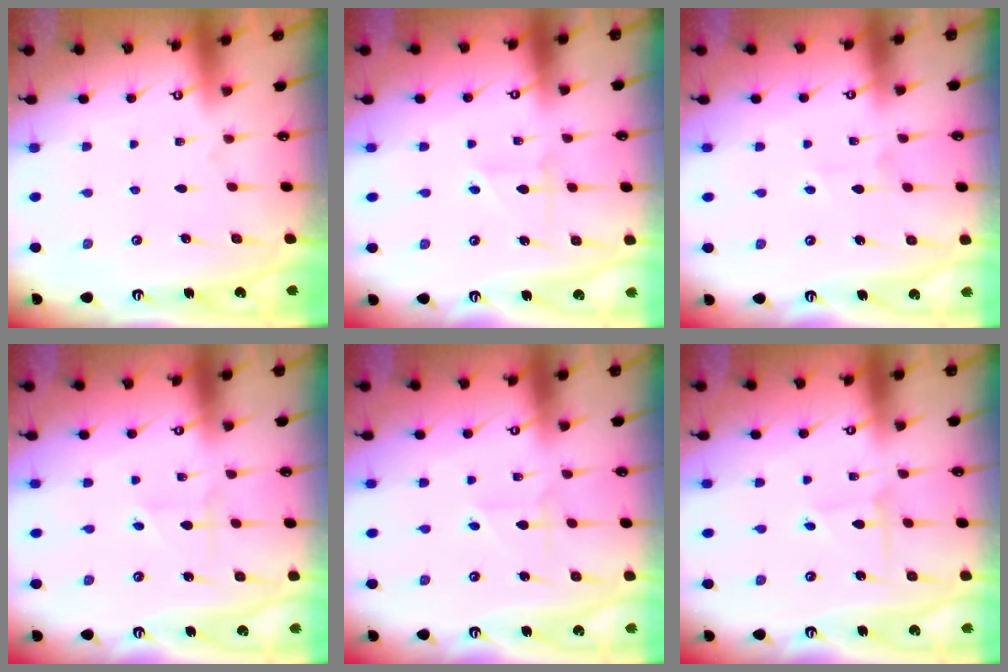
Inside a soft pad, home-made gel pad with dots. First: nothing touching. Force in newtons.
{"total": 2.6, "press": 2.6, "slide": 0.3}
{"total": 2.8, "press": 2.6, "slide": 0.9}
{"total": 1.8, "press": 1.8, "slide": 0.1}
{"total": 3.0, "press": 3.0, "slide": 0.2}
{"total": 2.9, "press": 2.9, "slide": 0.1}